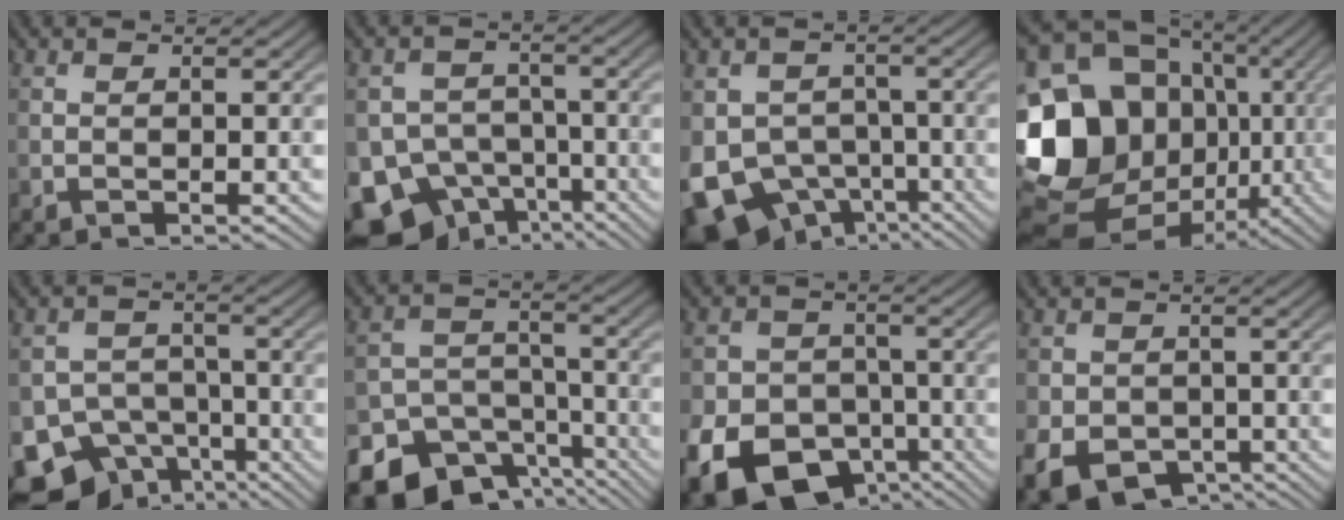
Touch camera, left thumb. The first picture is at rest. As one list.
[{"total": 13.3, "force": [-8.5, 9.3, 4.2], "torque": [-0.098, -0.033, -0.129]}, {"total": 10.1, "force": [-4.3, 7.6, 5.1], "torque": [-0.107, -0.024, -0.085]}, {"total": 20.6, "force": [-1.0, 17.4, 11.0], "torque": [-0.235, -0.031, -0.022]}, {"total": 13.4, "force": [-9.0, 9.1, 4.1], "torque": [-0.093, -0.035, -0.125]}, {"total": 17.0, "force": [-11.5, 11.5, 4.7], "torque": [-0.117, -0.068, -0.158]}, {"total": 16.7, "force": [-8.7, 12.3, 7.3], "torque": [-0.149, -0.057, -0.147]}, {"total": 7.9, "force": [-3.7, 5.9, 3.8], "torque": [-0.077, -0.027, -0.052]}]